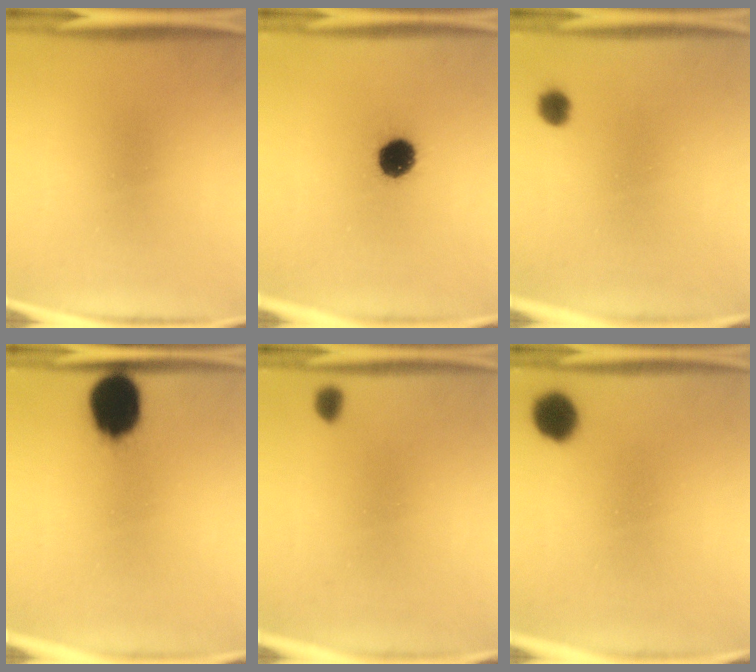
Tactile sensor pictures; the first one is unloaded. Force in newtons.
{"total": 8.1}
{"total": 2.6}
{"total": 13.0}
{"total": 1.3}
{"total": 6.8}